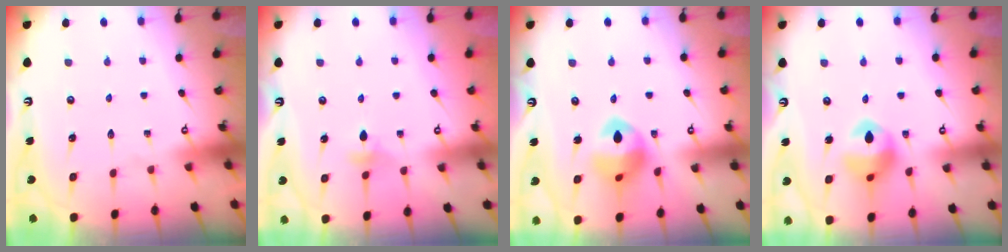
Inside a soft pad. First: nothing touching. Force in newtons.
{"total": 3.8, "press": 3.7, "slide": 0.9}
{"total": 12.8, "press": 12.7, "slide": 1.7}
{"total": 13.3, "press": 13.2, "slide": 2.0}